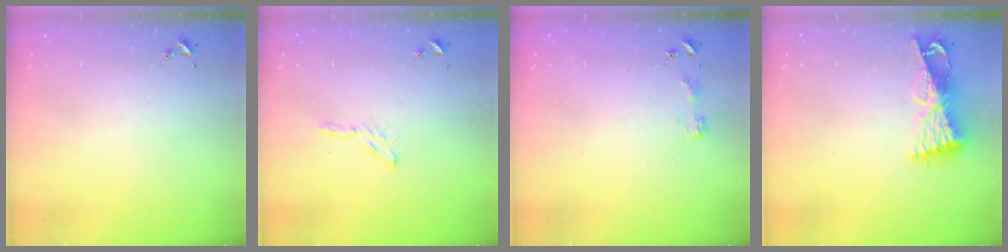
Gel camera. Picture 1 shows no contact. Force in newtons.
{"total": 2.9, "press": 2.9, "slide": 0.3}
{"total": 2.9, "press": 2.9, "slide": 0.3}
{"total": 9.5, "press": 9.4, "slide": 0.8}